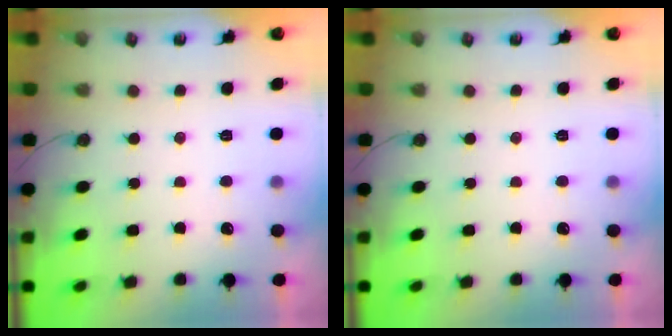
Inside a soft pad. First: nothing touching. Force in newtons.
{"total": 0.0}